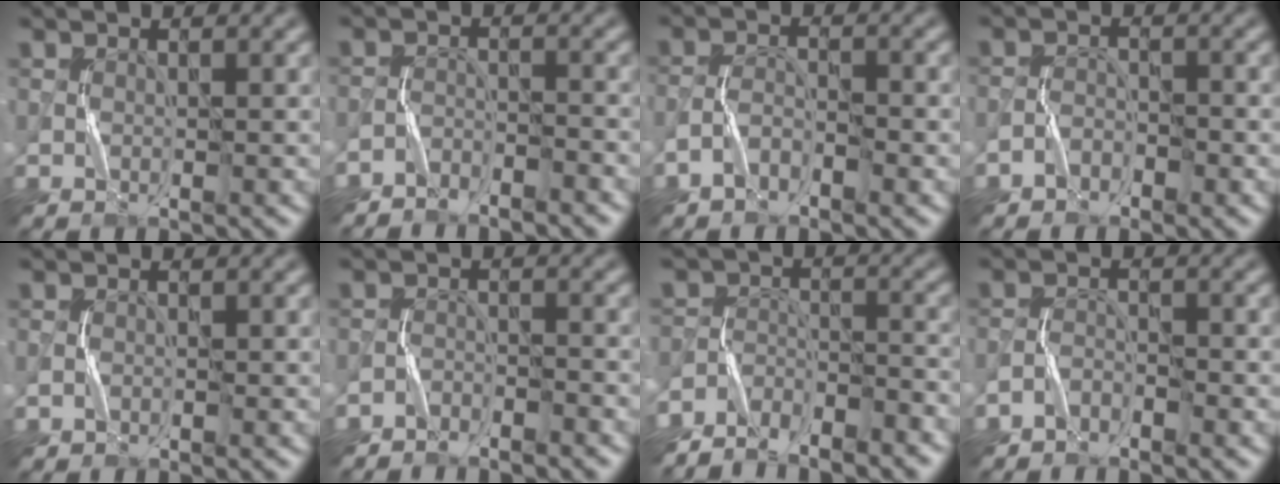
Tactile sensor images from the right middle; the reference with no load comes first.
{"total": 2.6, "force": [-2.5, 0.6, 0.3], "torque": [-0.004, 0.003, -0.055]}
{"total": 2.5, "force": [-1.7, 1.0, 1.5], "torque": [-0.030, 0.009, -0.038]}
{"total": 1.7, "force": [-1.3, 1.0, 0.6], "torque": [-0.008, 0.009, -0.028]}
{"total": 0.7, "force": [-0.5, 0.4, 0.3], "torque": [-0.008, 0.004, -0.010]}
{"total": 2.2, "force": [-2.1, 0.6, 0.1], "torque": [0.000, 0.005, -0.046]}
{"total": 6.1, "force": [-5.5, 2.2, 1.6], "torque": [-0.024, -0.004, -0.108]}
{"total": 1.8, "force": [-1.6, 0.6, 0.5], "torque": [-0.009, 0.009, -0.036]}